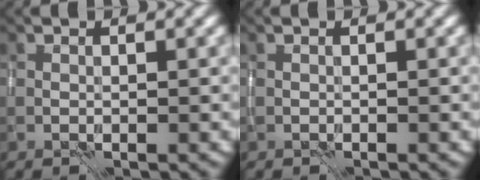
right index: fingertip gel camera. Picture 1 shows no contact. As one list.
[{"total": 0.0}]